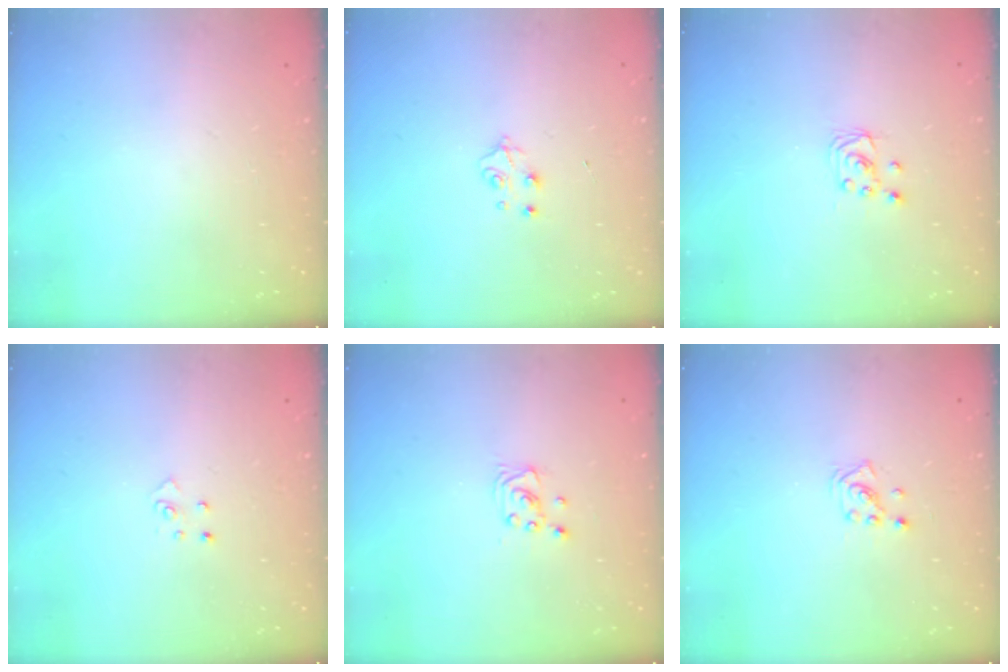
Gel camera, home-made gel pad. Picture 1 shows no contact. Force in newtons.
{"total": 4.4, "press": 4.4, "slide": 0.7}
{"total": 2.3, "press": 2.2, "slide": 0.3}
{"total": 2.6, "press": 2.6, "slide": 0.3}
{"total": 2.2, "press": 2.2, "slide": 0.2}
{"total": 1.4, "press": 1.4, "slide": 0.1}